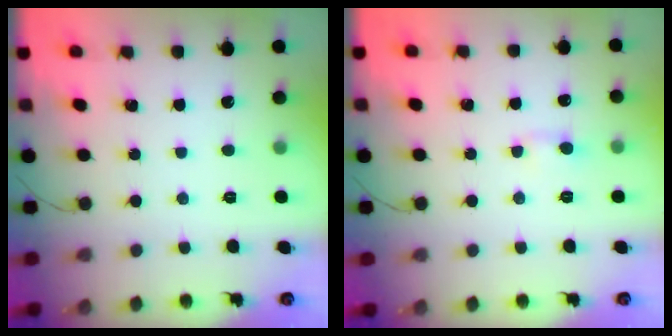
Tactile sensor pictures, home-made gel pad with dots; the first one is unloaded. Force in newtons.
{"total": 2.3, "press": 2.0, "slide": 1.3}